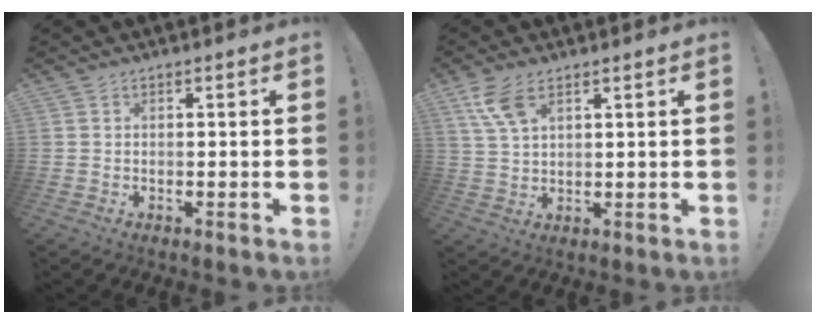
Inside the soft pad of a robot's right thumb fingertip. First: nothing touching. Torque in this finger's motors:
{"motor_torque": [-0.42, 0.42, 0.10, 0.05, 0.00]}